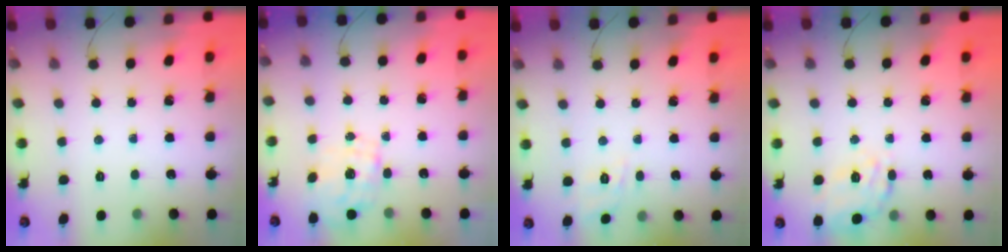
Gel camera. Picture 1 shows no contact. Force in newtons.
{"total": 1.6, "press": 1.4, "slide": 0.8}
{"total": 2.4, "press": 1.4, "slide": 2.0}
{"total": 19.0, "press": 18.9, "slide": 1.8}